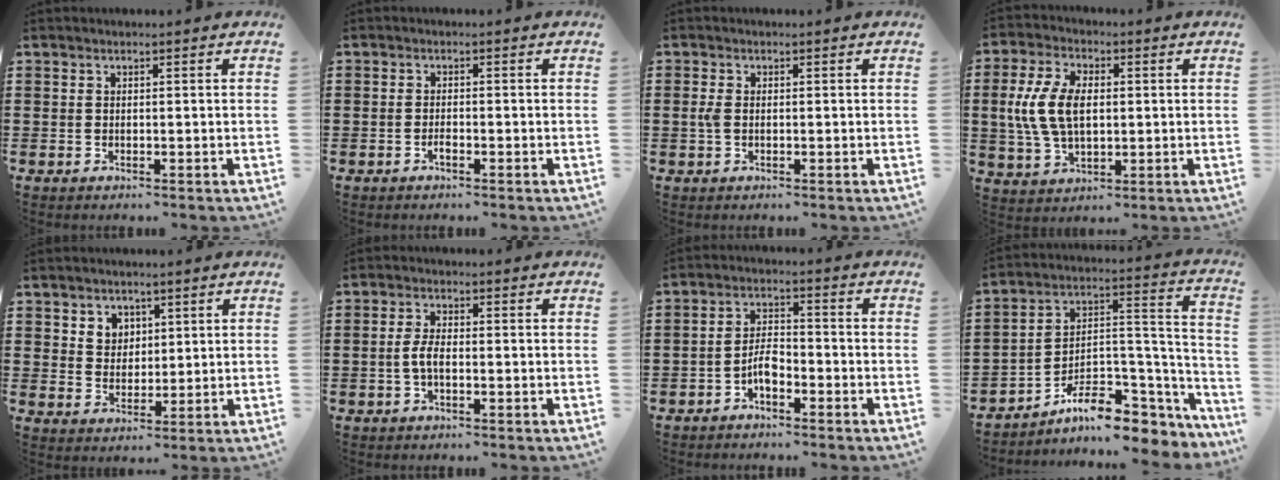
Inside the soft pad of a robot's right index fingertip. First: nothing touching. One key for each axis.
{"total": 1.3, "fx": -0.8, "fy": 0.4, "fz": 0.9, "tx": -0.020, "ty": -0.004, "tz": -0.014}
{"total": 1.9, "fx": -0.2, "fy": 1.0, "fz": 1.5, "tx": -0.047, "ty": -0.002, "tz": -0.009}
{"total": 8.9, "fx": 0.3, "fy": 5.3, "fz": 7.1, "tx": -0.173, "ty": 0.008, "tz": -0.003}
{"total": 3.6, "fx": 2.0, "fy": 3.0, "fz": 0.4, "tx": -0.022, "ty": 0.011, "tz": 0.038}
{"total": 3.0, "fx": -0.8, "fy": 1.0, "fz": 2.7, "tx": -0.071, "ty": -0.005, "tz": -0.021}
{"total": 4.2, "fx": -2.2, "fy": 1.8, "fz": 3.0, "tx": -0.076, "ty": 0.002, "tz": -0.049}
{"total": 8.4, "fx": -5.8, "fy": 4.0, "fz": 4.6, "tx": -0.083, "ty": 0.002, "tz": -0.104}